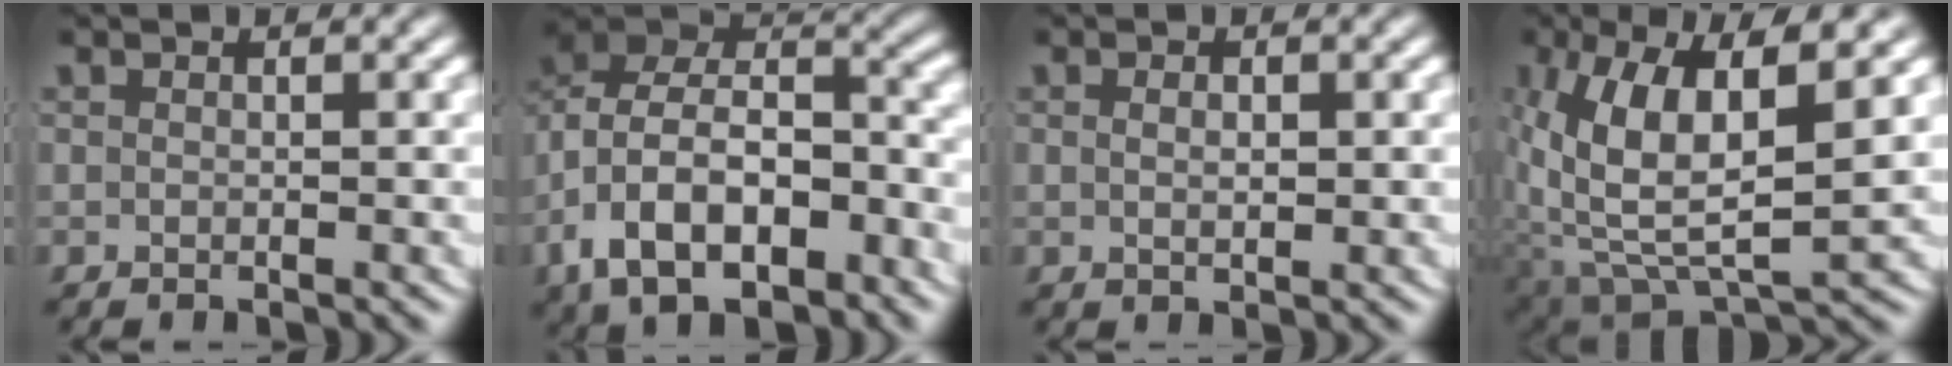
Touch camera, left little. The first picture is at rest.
{"total": 12.1, "force": [-1.2, 9.3, 7.6], "torque": [-0.154, -0.020, -0.022]}
{"total": 0.8, "force": [0.2, 0.0, 0.8], "torque": [-0.011, -0.006, 0.009]}
{"total": 11.2, "force": [-0.1, 6.5, 9.1], "torque": [-0.189, -0.035, 0.022]}